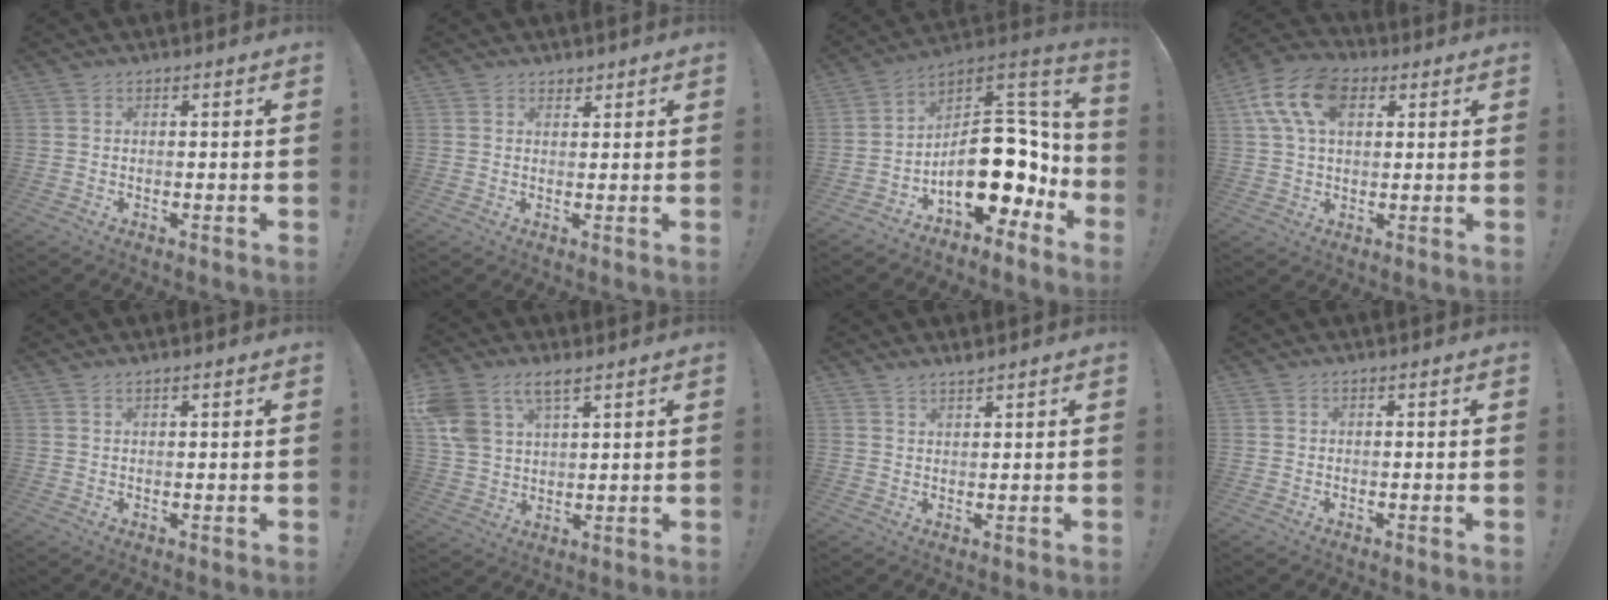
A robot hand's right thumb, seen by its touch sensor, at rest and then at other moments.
{"total": 1.8, "force": [1.6, 0.9, 0.3], "torque": [0.001, -0.008, 0.028]}
{"total": 22.6, "force": [-3.9, 13.5, 17.7], "torque": [-0.239, 0.015, -0.044]}
{"total": 14.7, "force": [5.3, 9.3, 10.2], "torque": [-0.184, -0.003, 0.100]}
{"total": 1.0, "force": [0.8, 0.1, 0.6], "torque": [-0.014, 0.002, 0.015]}
{"total": 9.5, "force": [6.0, 5.3, 5.1], "torque": [-0.105, -0.024, 0.120]}
{"total": 2.1, "force": [2.1, 0.0, 0.5], "torque": [-0.001, -0.014, 0.037]}
{"total": 0.0}